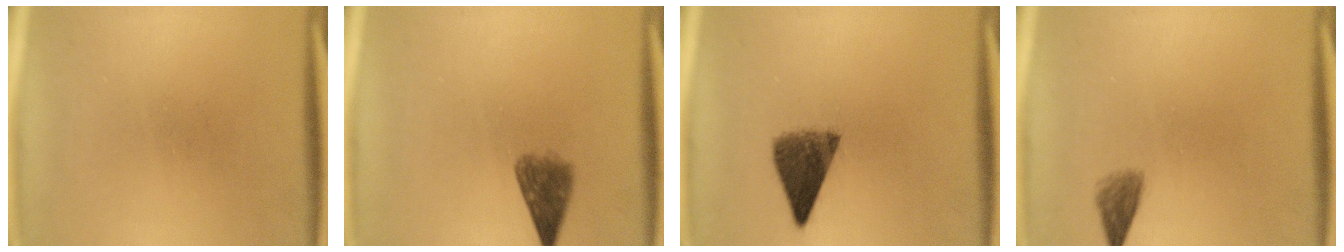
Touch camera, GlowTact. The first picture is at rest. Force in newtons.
{"total": 4.1}
{"total": 6.9}
{"total": 2.0}